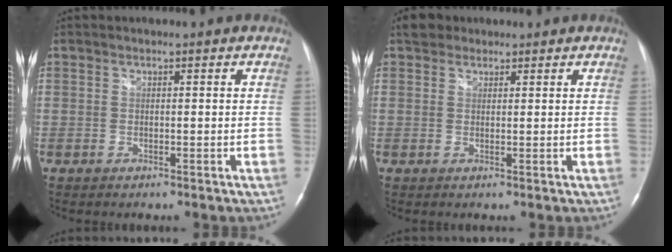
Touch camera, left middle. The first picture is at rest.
{"total": 2.5, "force": [1.8, 1.6, 0.5], "torque": [-0.011, 0.018, 0.030]}